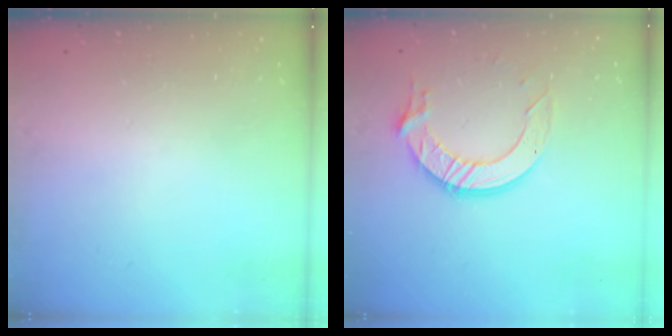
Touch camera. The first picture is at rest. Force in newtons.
{"total": 11.8, "press": 11.8, "slide": 1.1}